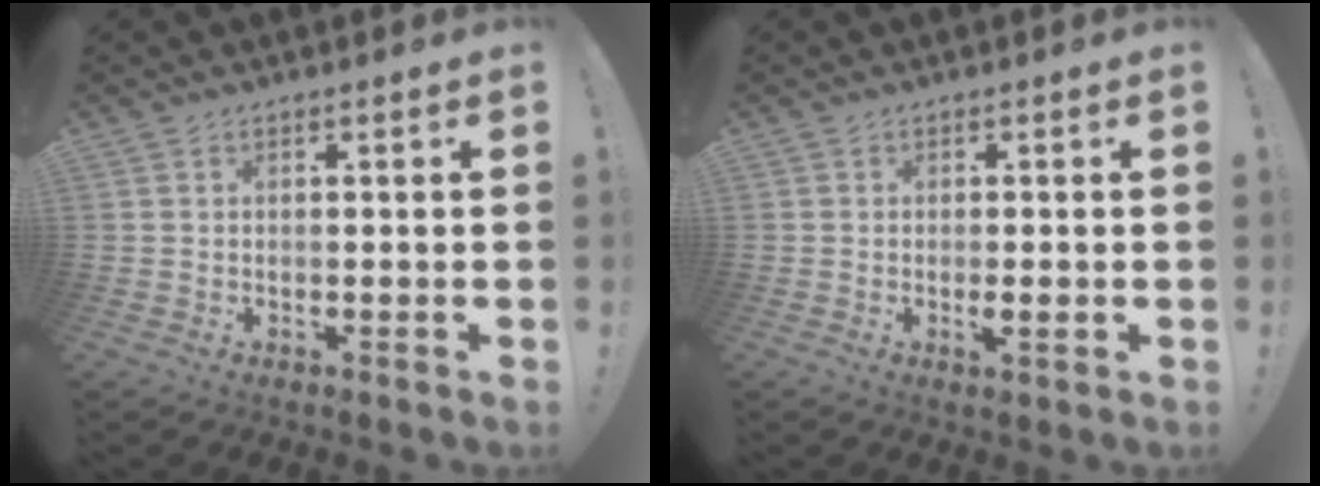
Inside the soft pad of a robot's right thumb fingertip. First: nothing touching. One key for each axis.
{"total": 2.2, "fx": -0.3, "fy": 0.4, "fz": 2.2, "tx": -0.032, "ty": -0.002, "tz": -0.005}